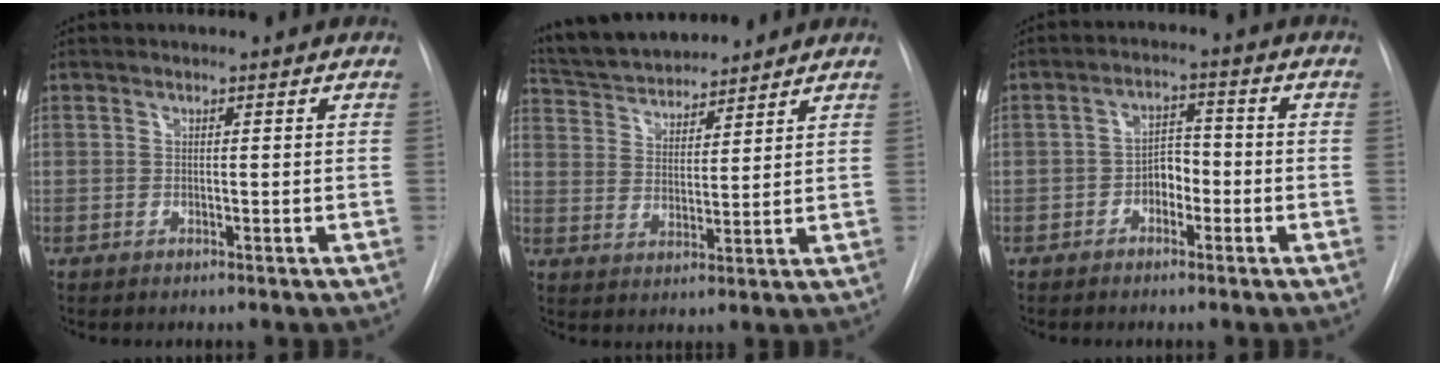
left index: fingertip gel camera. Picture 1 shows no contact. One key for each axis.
{"total": 12.4, "fx": 11.5, "fy": 2.8, "fz": 3.6, "tx": -0.063, "ty": 0.026, "tz": 0.201}
{"total": 3.9, "fx": -1.6, "fy": 2.4, "fz": 2.6, "tx": -0.041, "ty": 0.014, "tz": -0.032}